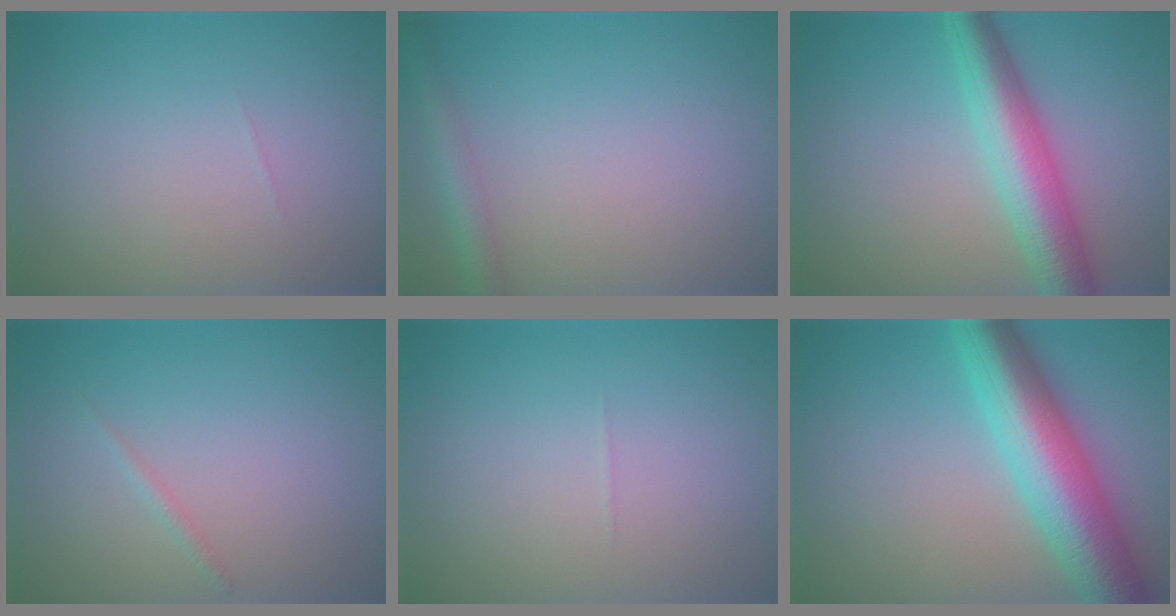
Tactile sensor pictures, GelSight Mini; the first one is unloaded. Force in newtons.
{"total": 2.7, "press": 2.7, "slide": 0.2}
{"total": 6.3, "press": 6.3, "slide": 0.1}
{"total": 0.7, "press": 0.7, "slide": 0.0}
{"total": 0.0}
{"total": 9.6, "press": 9.6, "slide": 0.1}